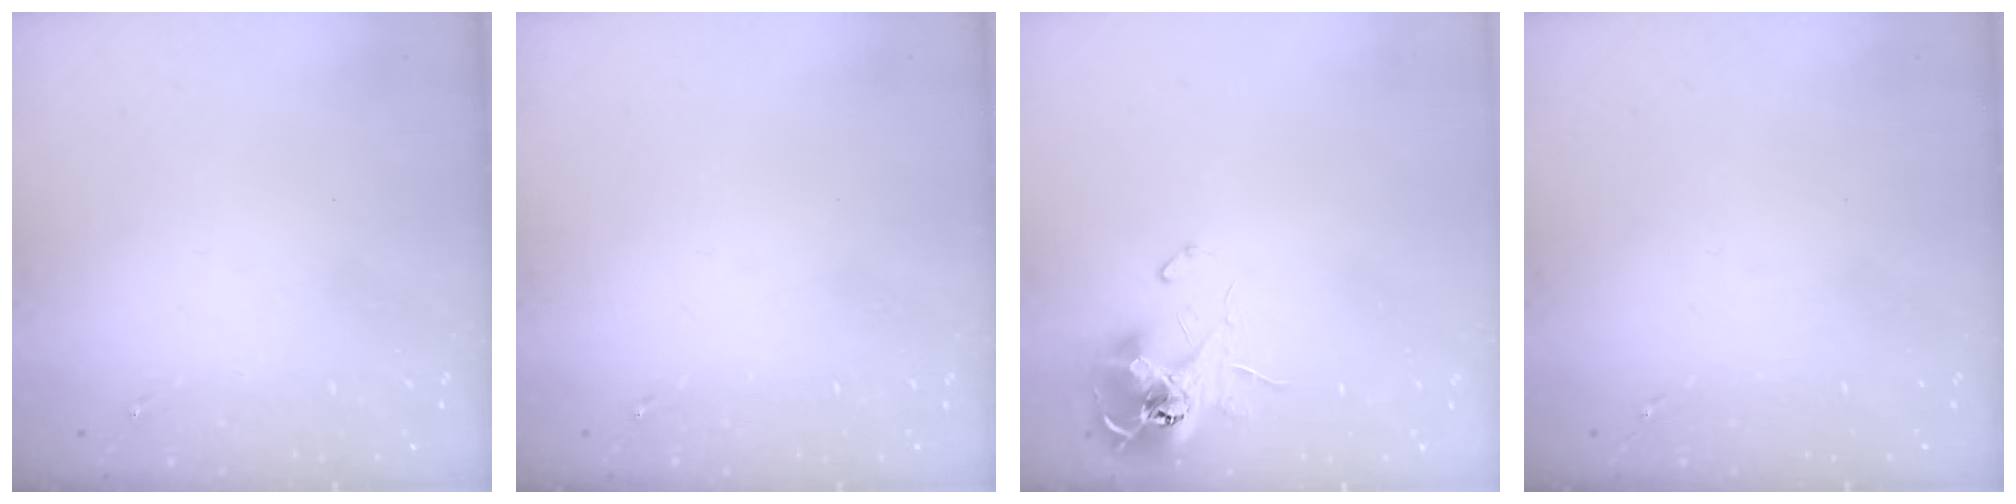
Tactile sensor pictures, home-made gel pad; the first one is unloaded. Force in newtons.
{"total": 0.0}
{"total": 11.6, "press": 11.6, "slide": 1.1}
{"total": 0.0}